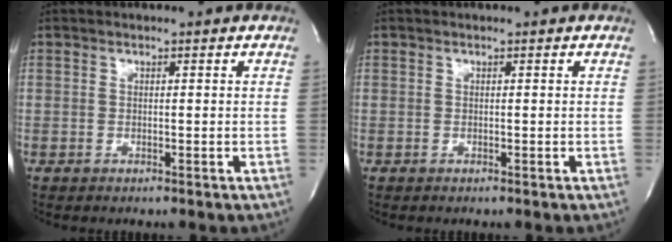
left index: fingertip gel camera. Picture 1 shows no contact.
{"total": 0.0}